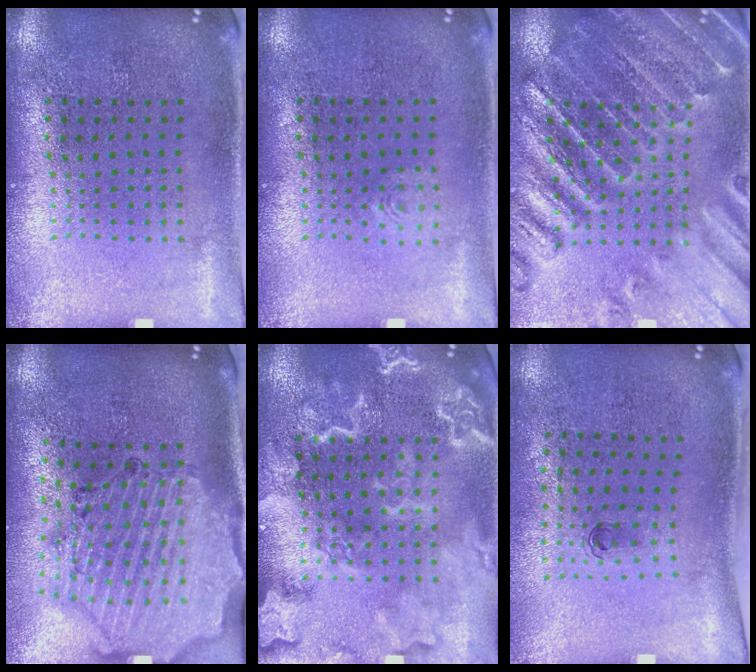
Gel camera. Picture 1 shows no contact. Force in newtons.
{"total": 0.6, "press": 0.6, "slide": 0.1}
{"total": 2.8, "press": 2.7, "slide": 0.3}
{"total": 2.7, "press": 2.5, "slide": 1.1}
{"total": 4.7, "press": 4.6, "slide": 0.6}
{"total": 0.7, "press": 0.4, "slide": 0.6}